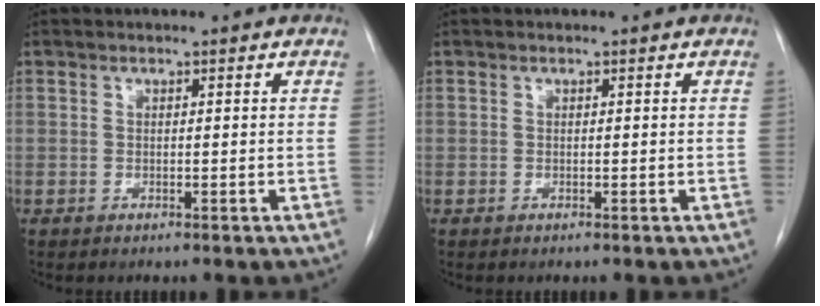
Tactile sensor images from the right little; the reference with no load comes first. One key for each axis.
{"total": 0.0}